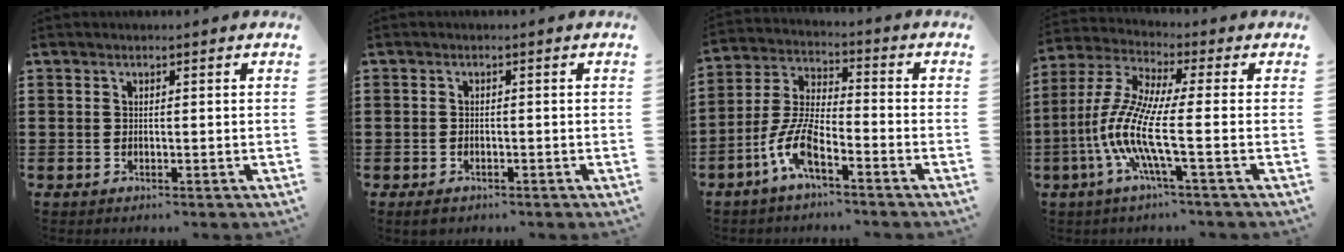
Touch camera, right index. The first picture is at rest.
{"total": 1.0, "force": [-0.8, 0.3, 0.4], "torque": [-0.010, -0.005, -0.017]}
{"total": 7.7, "force": [-4.6, 1.9, 5.8], "torque": [-0.146, -0.012, -0.093]}
{"total": 10.1, "force": [-3.1, 1.0, 9.6], "torque": [-0.236, -0.024, -0.074]}